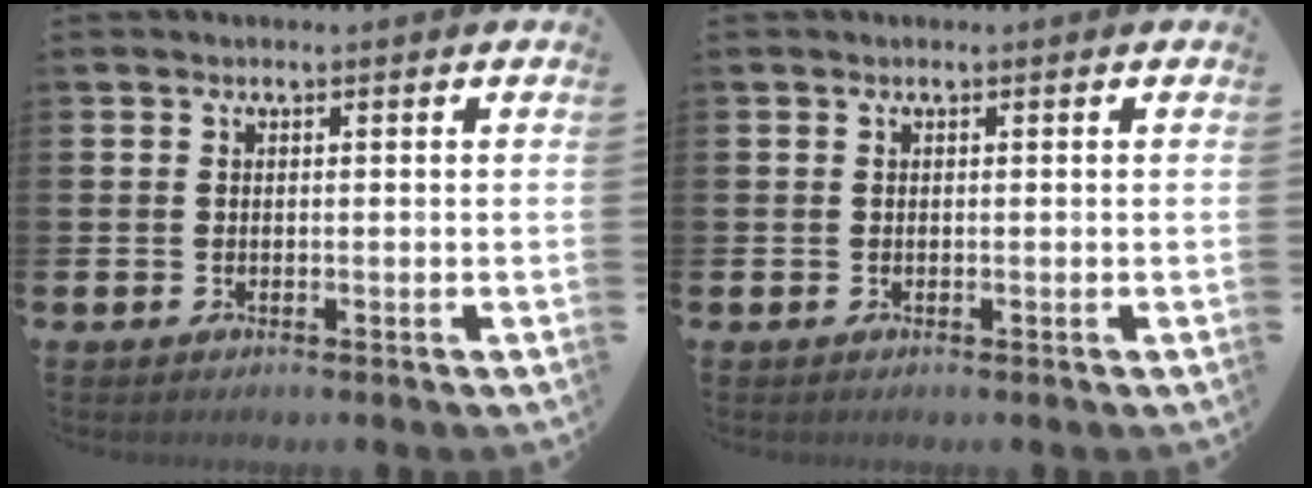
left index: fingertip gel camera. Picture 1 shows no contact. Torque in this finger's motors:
{"motor_torque": [-0.14, 0.02, -0.04, -0.01]}